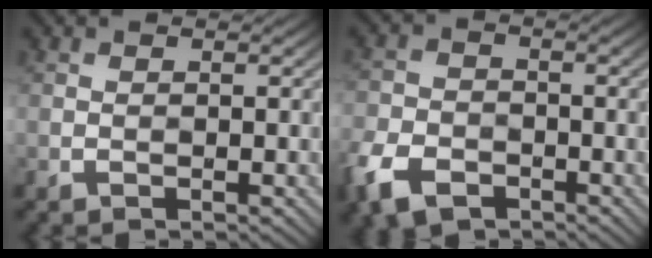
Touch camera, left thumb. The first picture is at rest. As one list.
[{"total": 7.5, "force": [-3.7, 4.9, 4.3], "torque": [-0.101, -0.019, -0.082]}]